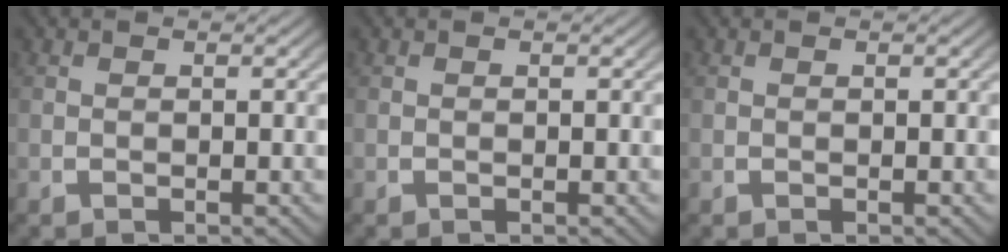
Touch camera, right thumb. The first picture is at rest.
{"total": 0.0}
{"total": 0.0}